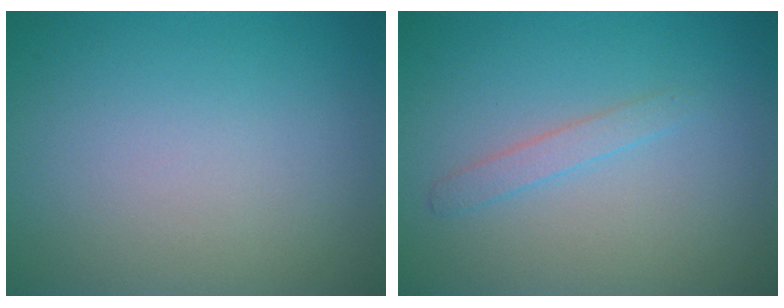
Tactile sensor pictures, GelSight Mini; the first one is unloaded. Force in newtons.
{"total": 1.3, "press": 1.3, "slide": 0.0}